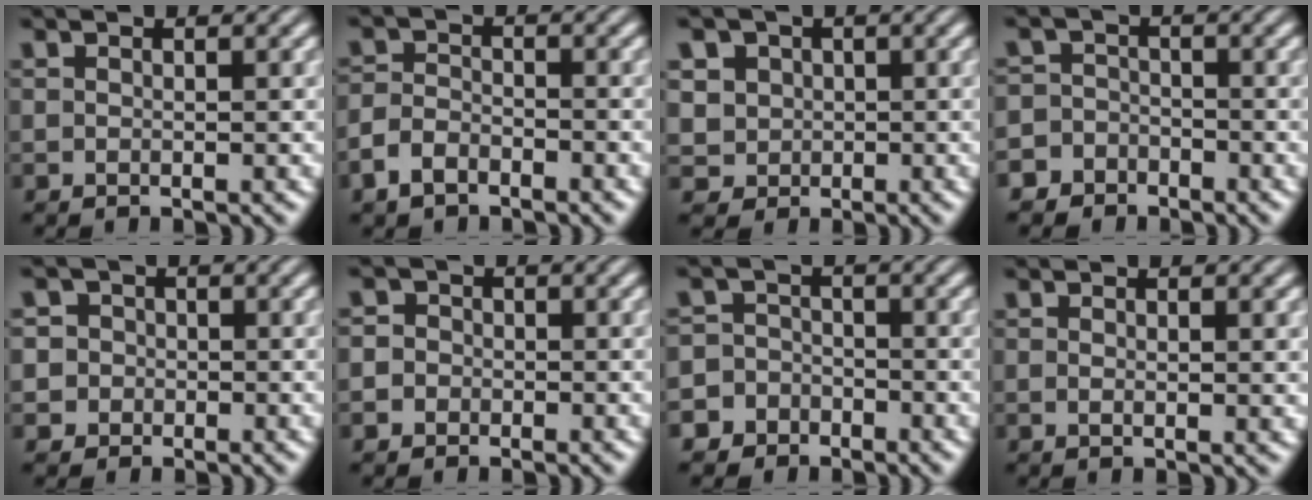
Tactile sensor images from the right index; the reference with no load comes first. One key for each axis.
{"total": 2.3, "fx": -2.1, "fy": 0.8, "fz": 0.6, "tx": -0.004, "ty": -0.007, "tz": -0.034}
{"total": 8.2, "fx": 0.3, "fy": 7.7, "fz": 2.9, "tx": -0.080, "ty": -0.037, "tz": 0.011}
{"total": 5.3, "fx": -3.3, "fy": 4.1, "fz": 0.2, "tx": 0.001, "ty": -0.016, "tz": -0.063}
{"total": 5.1, "fx": -0.7, "fy": 4.9, "fz": 1.2, "tx": -0.029, "ty": -0.012, "tz": -0.019}
{"total": 2.3, "fx": -0.8, "fy": 2.1, "fz": 0.1, "tx": 0.002, "ty": -0.002, "tz": -0.022}
{"total": 6.8, "fx": -3.4, "fy": 5.9, "fz": 0.7, "tx": -0.015, "ty": -0.023, "tz": -0.066}
{"total": 0.9, "fx": 0.4, "fy": -0.4, "fz": 0.7, "tx": -0.010, "ty": -0.007, "tz": 0.010}